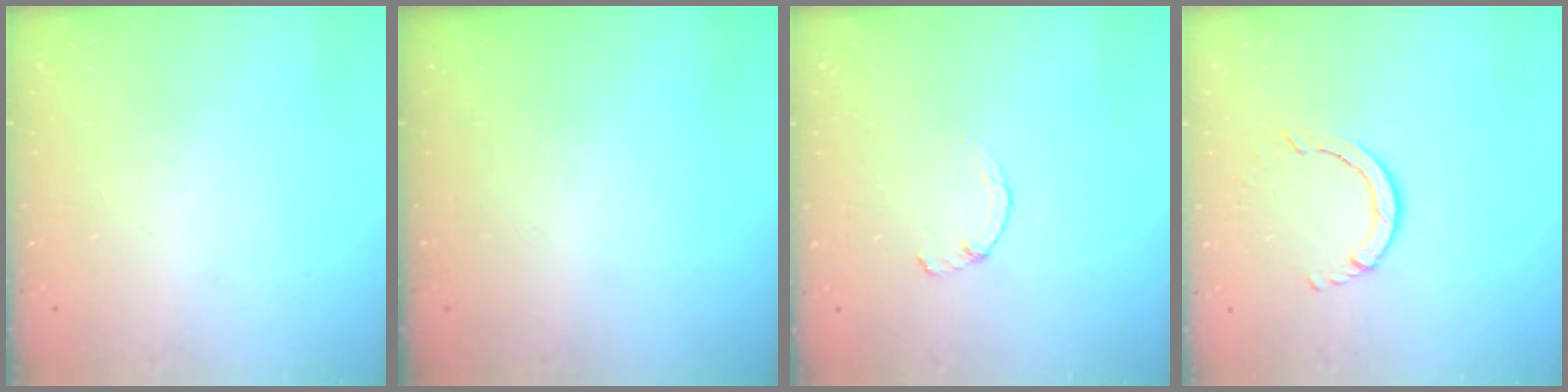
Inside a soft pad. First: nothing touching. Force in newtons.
{"total": 0.0}
{"total": 0.9, "press": 0.8, "slide": 0.3}
{"total": 3.0, "press": 3.0, "slide": 0.4}